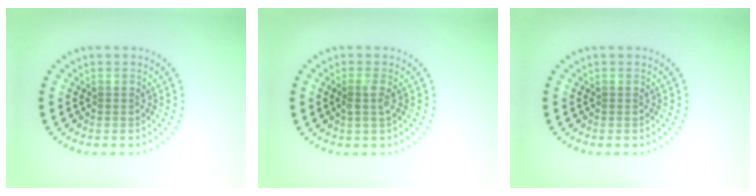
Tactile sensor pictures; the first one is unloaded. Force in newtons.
{"total": 1.3, "press": 1.1, "slide": 0.5}
{"total": 0.0}